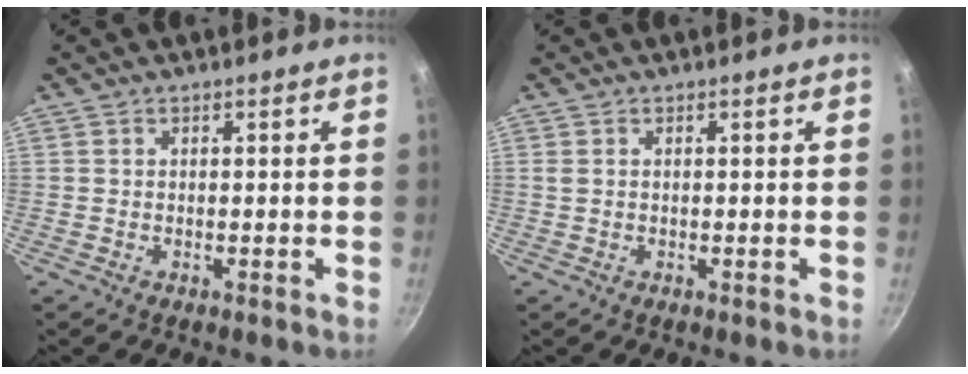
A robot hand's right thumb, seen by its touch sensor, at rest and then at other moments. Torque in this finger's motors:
{"motor_torque": [0.27, 0.04, 0.51, -0.31, -0.02]}